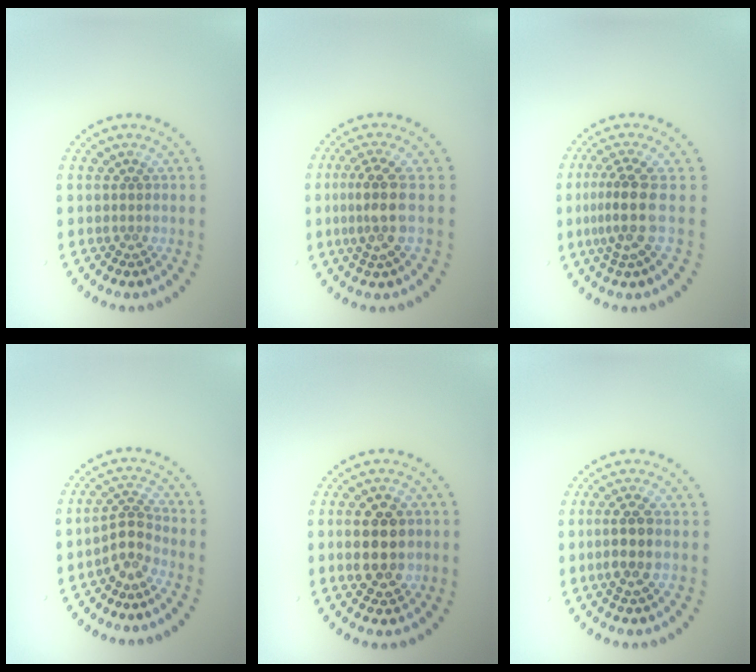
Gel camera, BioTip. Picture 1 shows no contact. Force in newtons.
{"total": 3.2, "press": 2.6, "slide": 1.8}
{"total": 3.5, "press": 2.6, "slide": 2.4}
{"total": 2.3, "press": 1.6, "slide": 1.7}
{"total": 5.0, "press": 5.0, "slide": 0.3}
{"total": 2.6, "press": 2.3, "slide": 1.2}